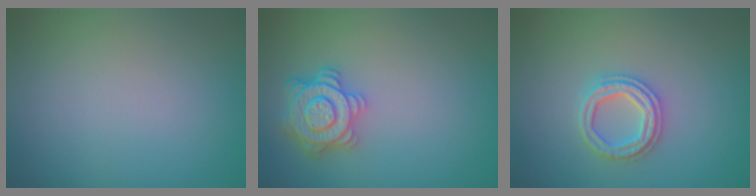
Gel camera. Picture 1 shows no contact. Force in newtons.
{"total": 4.1, "press": 3.7, "slide": 1.6}
{"total": 2.4, "press": 2.4, "slide": 0.3}